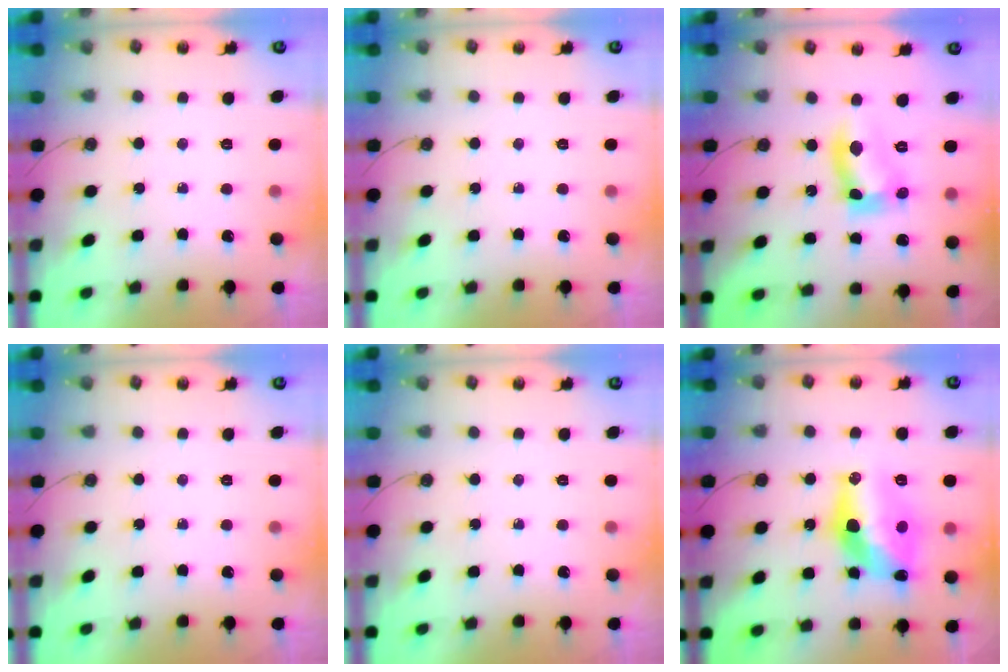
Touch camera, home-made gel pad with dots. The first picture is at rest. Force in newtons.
{"total": 0.0}
{"total": 13.0, "press": 13.0, "slide": 1.0}
{"total": 0.0}
{"total": 0.0}
{"total": 16.9, "press": 16.4, "slide": 4.2}